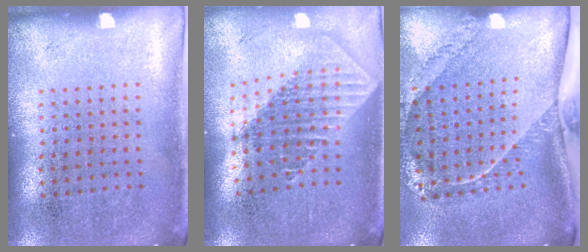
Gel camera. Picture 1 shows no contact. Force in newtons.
{"total": 2.0, "press": 1.6, "slide": 1.2}
{"total": 2.5, "press": 1.8, "slide": 1.8}